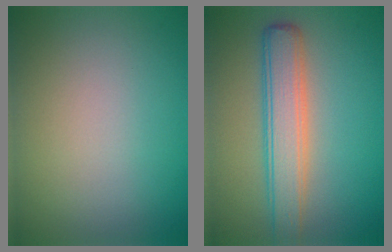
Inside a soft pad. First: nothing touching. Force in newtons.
{"total": 4.7, "press": 4.7, "slide": 0.3}